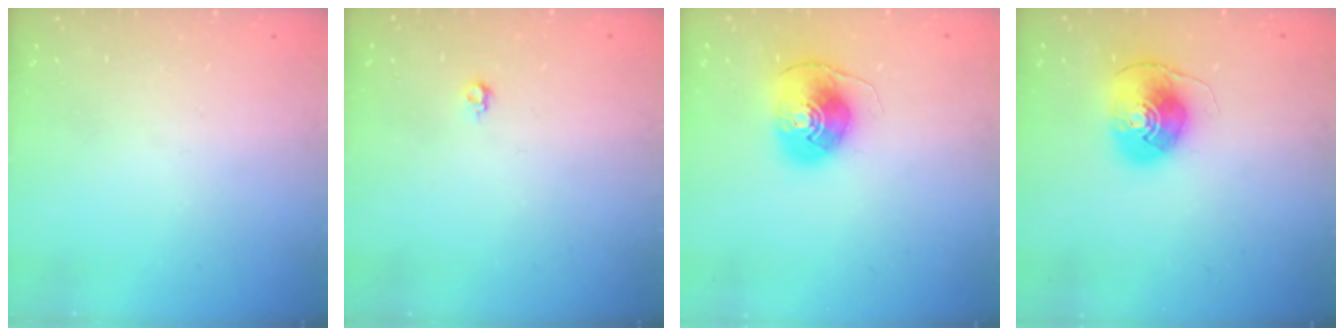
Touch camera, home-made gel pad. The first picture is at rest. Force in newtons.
{"total": 4.0, "press": 3.9, "slide": 0.7}
{"total": 9.8, "press": 9.7, "slide": 1.2}
{"total": 9.8, "press": 9.7, "slide": 1.2}